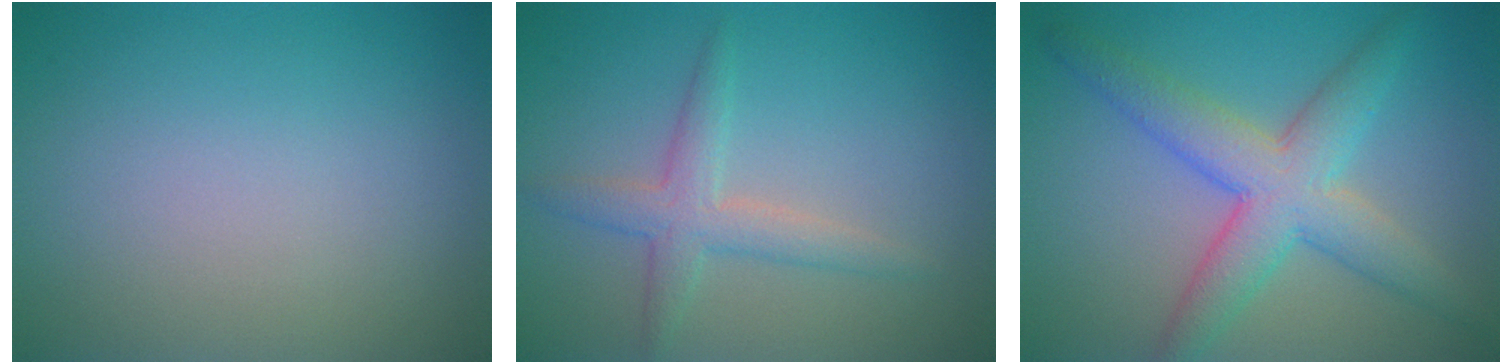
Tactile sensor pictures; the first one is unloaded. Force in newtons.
{"total": 2.8, "press": 2.8, "slide": 0.0}
{"total": 6.0, "press": 6.0, "slide": 0.1}